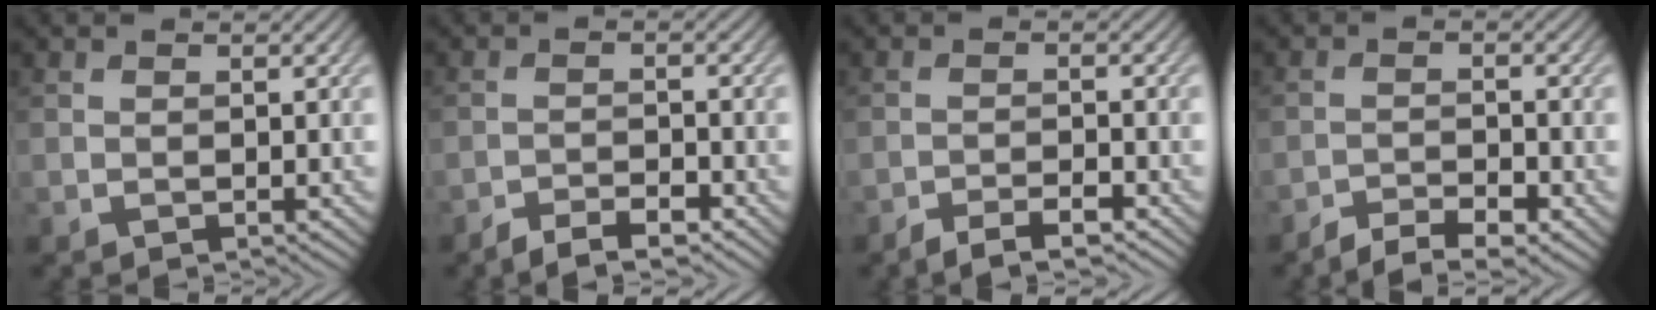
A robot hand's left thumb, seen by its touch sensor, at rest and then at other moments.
{"total": 3.6, "force": [-3.0, 0.8, 1.8], "torque": [-0.033, 0.003, -0.055]}
{"total": 3.4, "force": [-2.7, 0.6, 1.9], "torque": [-0.032, 0.005, -0.049]}
{"total": 4.3, "force": [-3.4, 1.0, 2.4], "torque": [-0.044, -0.001, -0.058]}